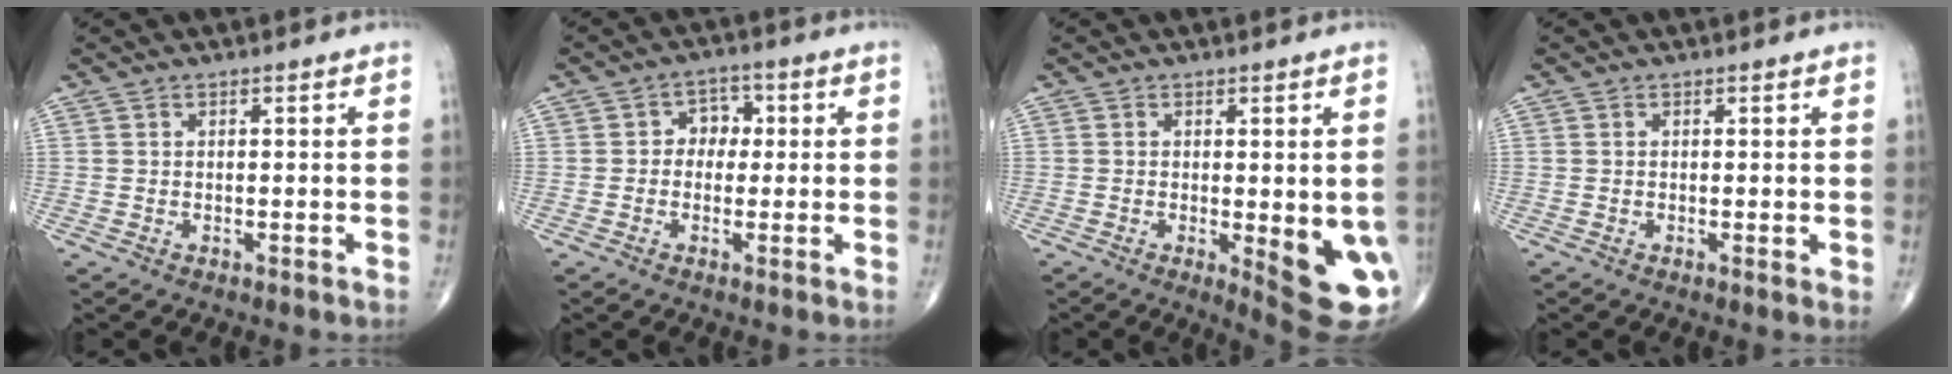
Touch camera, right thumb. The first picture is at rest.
{"total": 4.4, "force": [0.3, 3.7, 2.5], "torque": [-0.001, 0.013, -0.005]}
{"total": 11.2, "force": [-2.4, 3.5, 10.4], "torque": [-0.116, -0.019, -0.020]}
{"total": 0.8, "force": [0.2, 0.2, 0.8], "torque": [-0.013, -0.004, -0.001]}